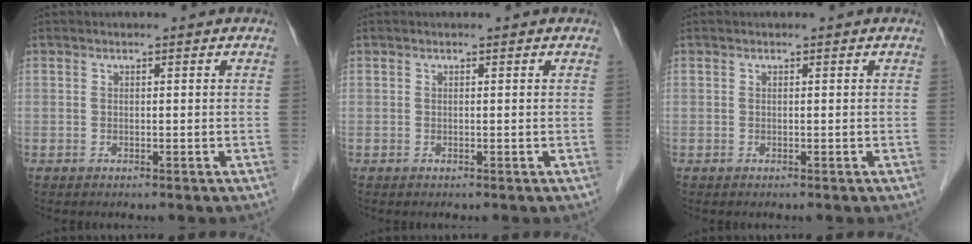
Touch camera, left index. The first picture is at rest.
{"total": 0.0}
{"total": 0.0}